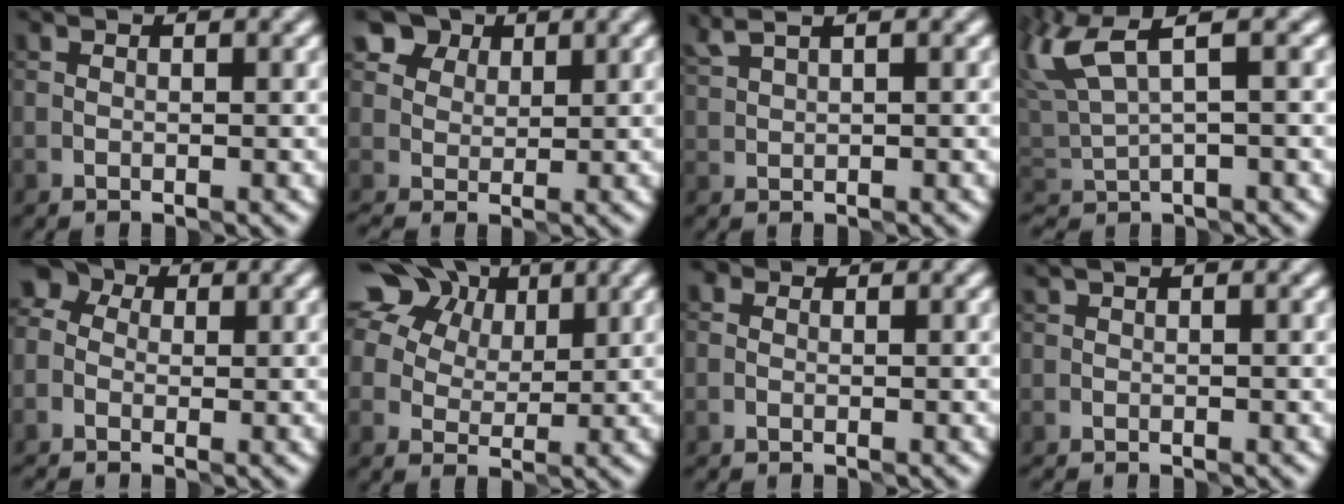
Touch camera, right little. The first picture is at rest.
{"total": 4.4, "force": [2.6, 3.0, 1.9], "torque": [-0.038, 0.011, 0.036]}
{"total": 2.5, "force": [2.0, 0.7, 1.4], "torque": [-0.019, 0.016, 0.033]}
{"total": 5.0, "force": [2.8, 1.2, 4.0], "torque": [-0.099, 0.009, 0.059]}
{"total": 4.0, "force": [-0.5, 3.4, 2.0], "torque": [-0.041, 0.020, -0.027]}
{"total": 12.4, "force": [7.3, 8.1, 5.9], "torque": [-0.112, 0.040, 0.123]}
{"total": 0.8, "force": [-0.1, 0.7, 0.3], "torque": [-0.004, 0.002, -0.011]}
{"total": 0.7, "force": [-0.7, 0.1, 0.1], "torque": [0.005, -0.003, -0.009]}